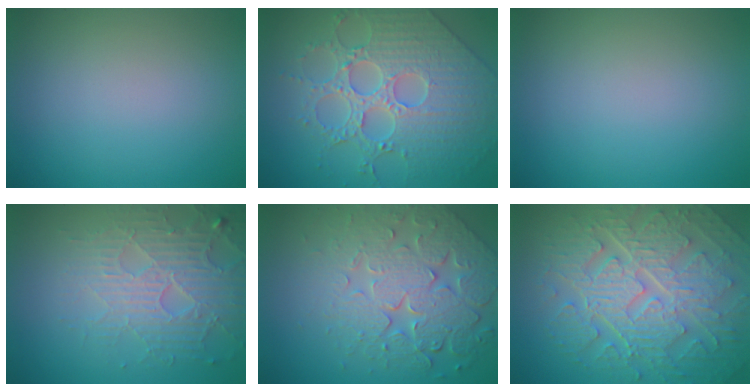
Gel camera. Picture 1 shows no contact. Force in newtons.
{"total": 6.1, "press": 5.6, "slide": 2.3}
{"total": 0.0}
{"total": 4.2, "press": 4.2, "slide": 0.7}
{"total": 8.0, "press": 5.8, "slide": 5.4}
{"total": 10.2, "press": 7.0, "slide": 7.5}